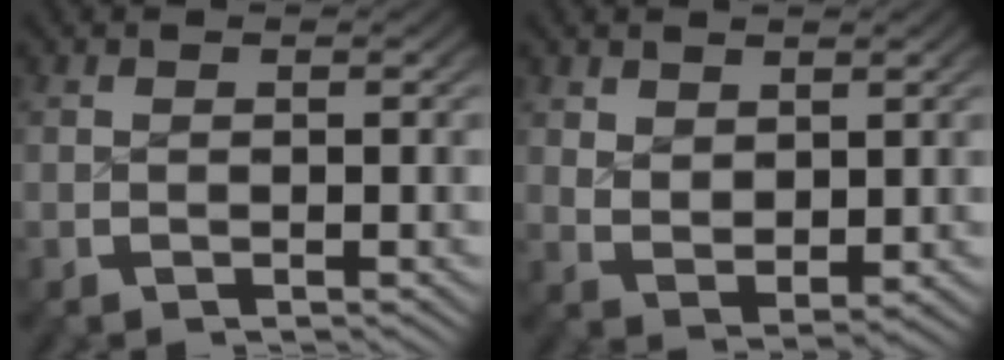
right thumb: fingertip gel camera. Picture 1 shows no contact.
{"total": 2.5, "force": [1.4, 1.4, 1.6], "torque": [-0.032, -0.014, 0.040]}